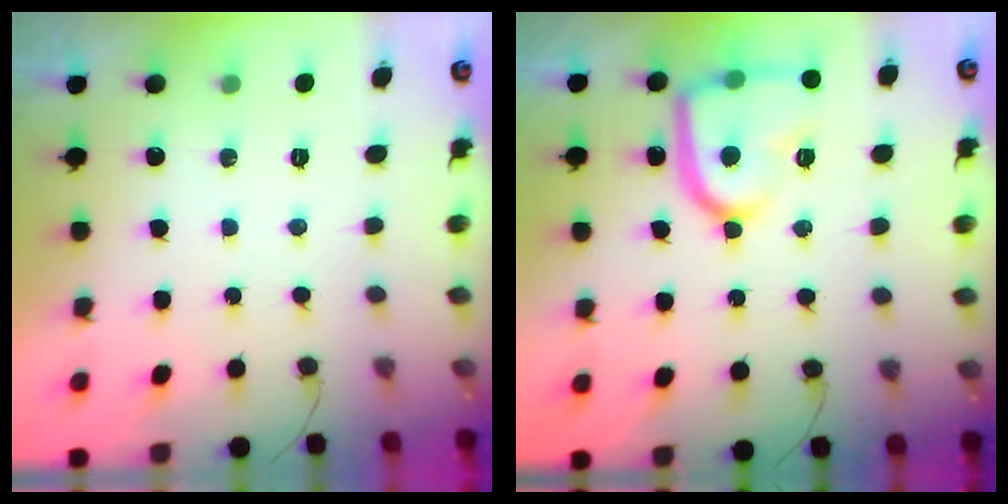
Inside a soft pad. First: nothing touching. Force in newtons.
{"total": 16.2, "press": 16.2, "slide": 1.5}